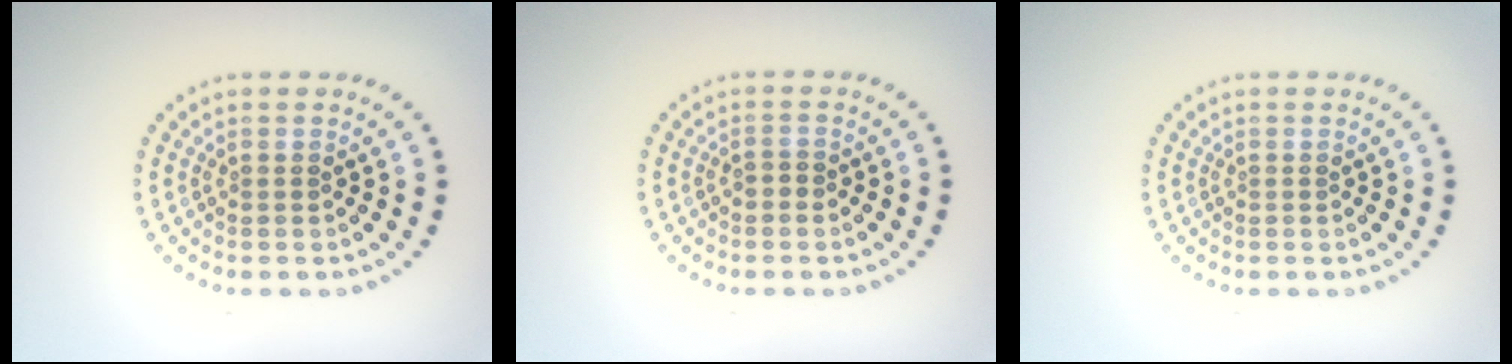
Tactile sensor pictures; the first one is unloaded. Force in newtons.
{"total": 0.9, "press": 0.8, "slide": 0.1}
{"total": 0.0}